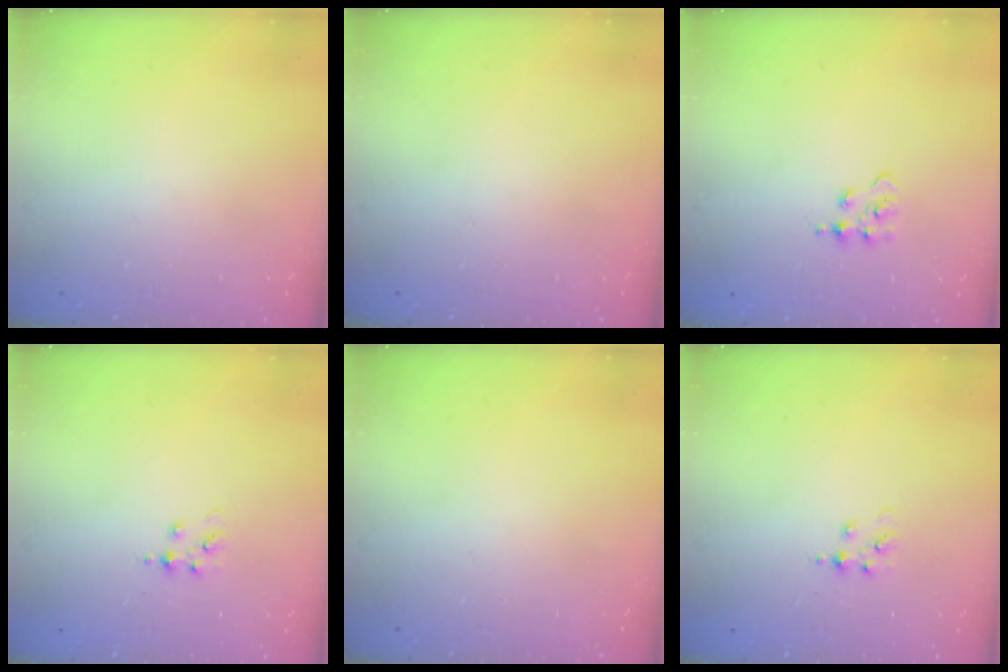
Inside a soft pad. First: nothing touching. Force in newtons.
{"total": 0.0}
{"total": 2.9, "press": 2.9, "slide": 0.4}
{"total": 4.1, "press": 4.1, "slide": 0.5}
{"total": 0.0}
{"total": 4.1, "press": 4.1, "slide": 0.5}